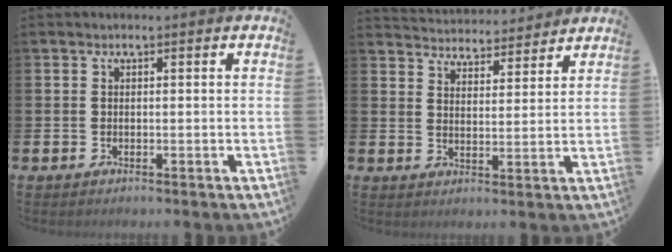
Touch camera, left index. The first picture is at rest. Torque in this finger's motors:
{"motor_torque": [0.98, -1.14, 0.15, 0.07]}